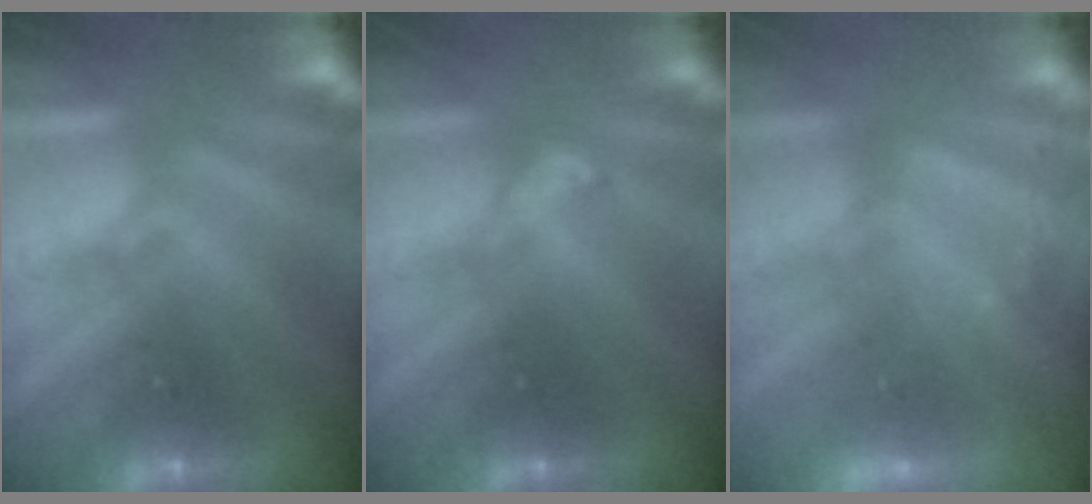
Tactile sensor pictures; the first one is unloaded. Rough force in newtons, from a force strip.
{"total": 2.8}
{"total": 3.1}